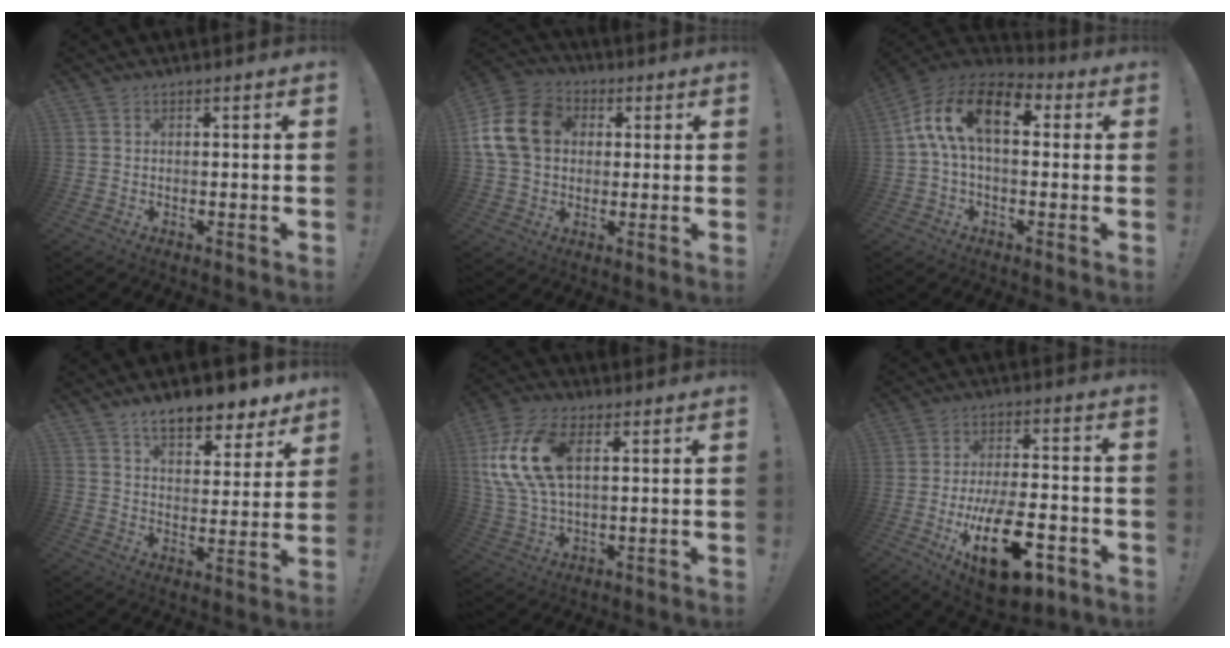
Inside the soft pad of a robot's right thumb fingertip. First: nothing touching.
{"total": 17.0, "force": [2.8, 13.6, 9.8], "torque": [-0.168, 0.007, 0.055]}
{"total": 16.2, "force": [4.3, 8.3, 13.2], "torque": [-0.244, 0.000, 0.071]}
{"total": 11.3, "force": [8.6, 4.4, 5.8], "torque": [-0.080, -0.057, 0.151]}
{"total": 17.0, "force": [4.4, 9.7, 13.3], "torque": [-0.265, -0.005, 0.080]}
{"total": 20.8, "force": [-8.2, 9.4, 16.6], "torque": [-0.271, 0.043, -0.123]}